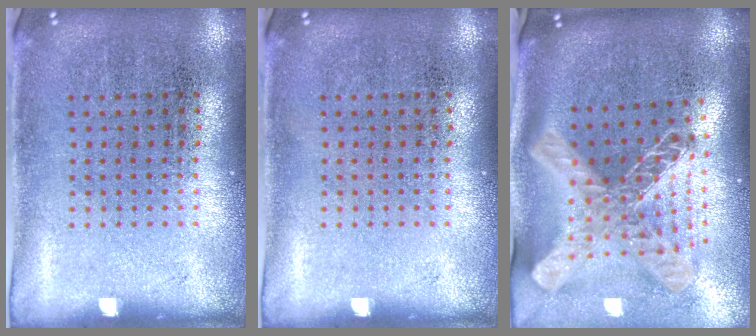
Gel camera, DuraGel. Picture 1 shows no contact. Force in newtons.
{"total": 0.0}
{"total": 2.9, "press": 2.0, "slide": 2.1}